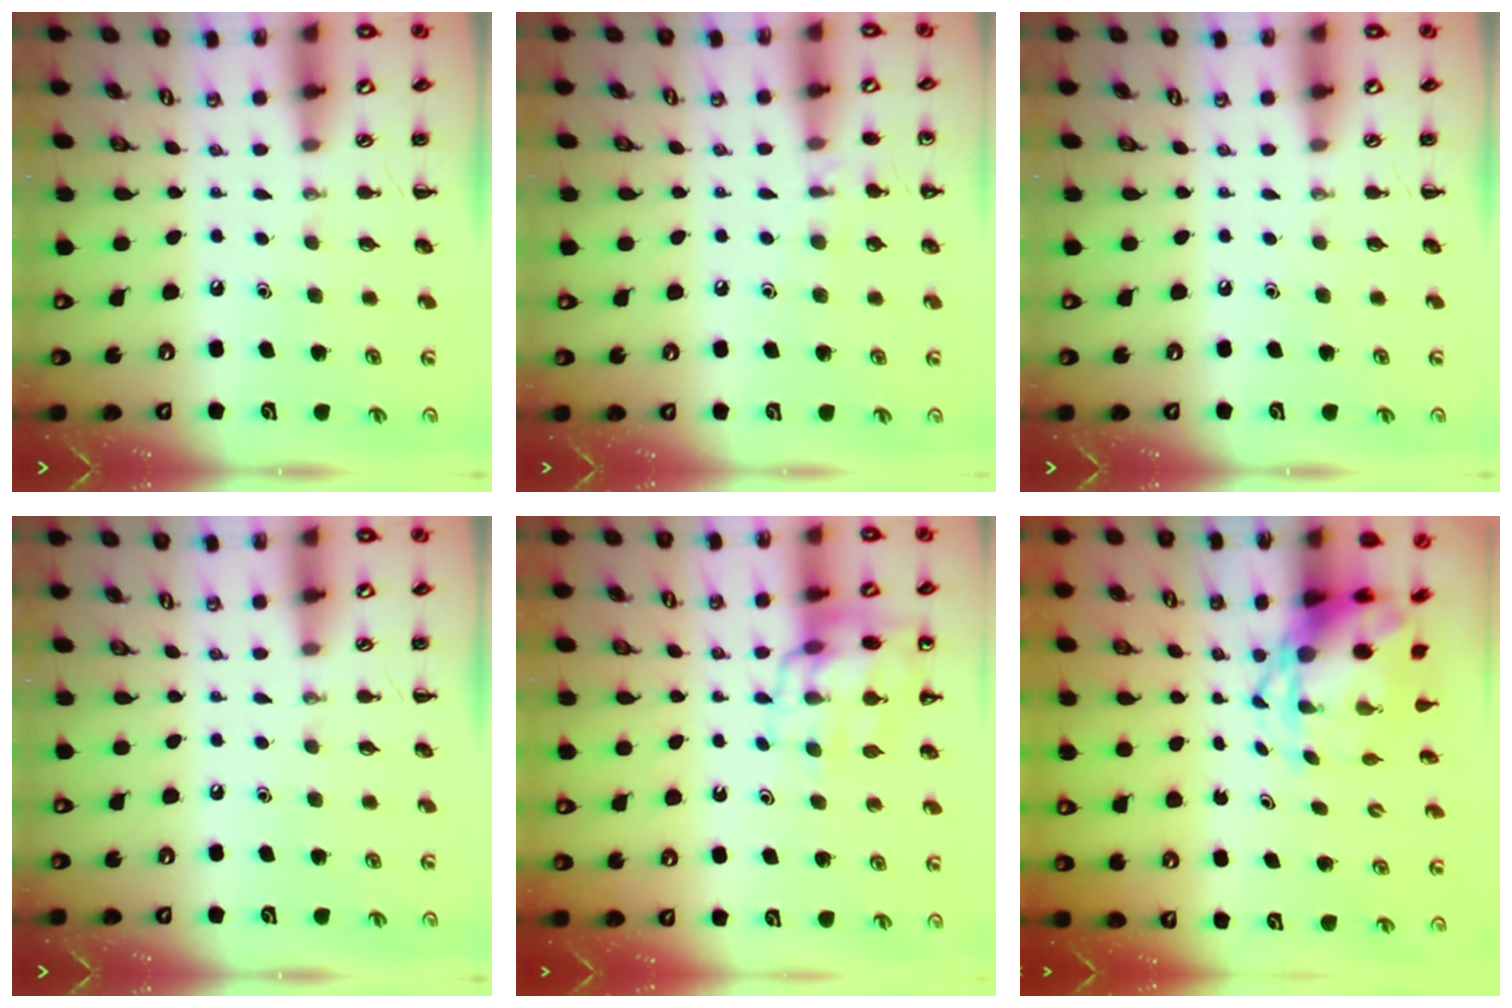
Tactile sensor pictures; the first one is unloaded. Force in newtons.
{"total": 7.4, "press": 7.1, "slide": 2.1}
{"total": 0.0}
{"total": 0.0}
{"total": 12.0, "press": 11.7, "slide": 2.5}
{"total": 4.8, "press": 4.6, "slide": 1.2}